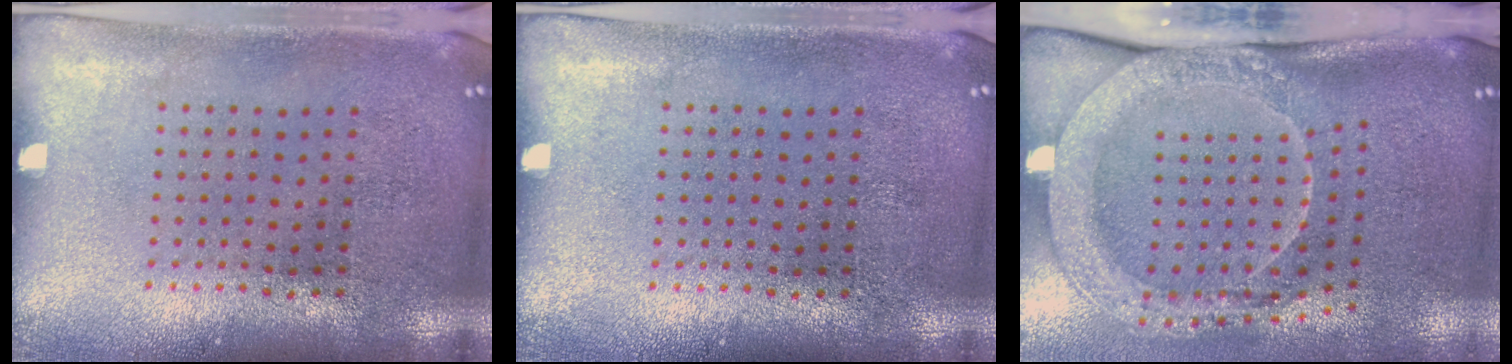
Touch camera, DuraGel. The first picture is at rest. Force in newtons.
{"total": 0.0}
{"total": 2.1, "press": 2.0, "slide": 0.8}